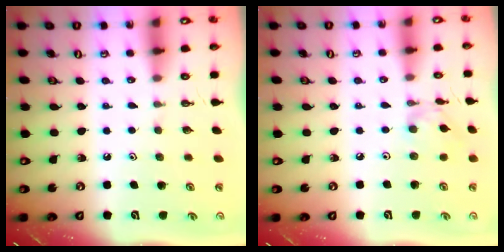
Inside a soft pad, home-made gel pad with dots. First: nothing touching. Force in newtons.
{"total": 3.2, "press": 3.1, "slide": 0.4}